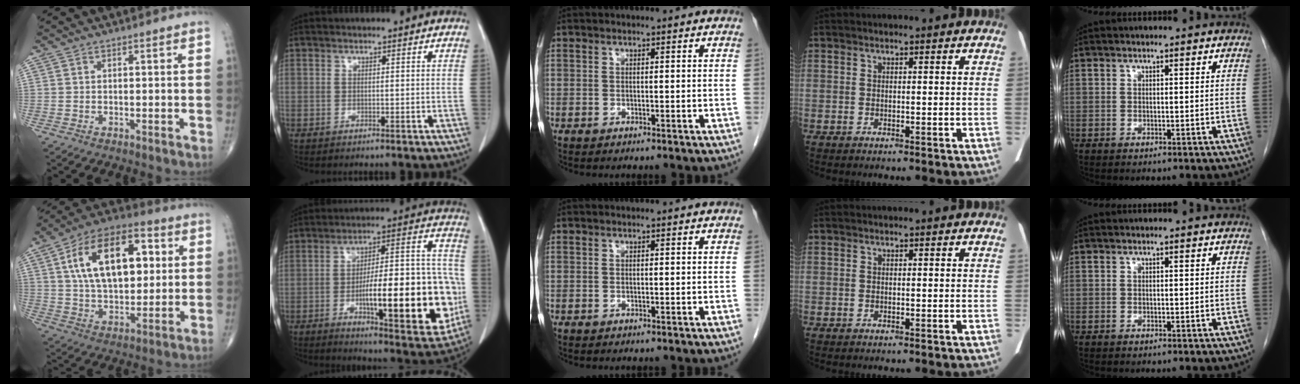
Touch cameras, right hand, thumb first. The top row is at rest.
{"thumb": {"total": 21.4, "force": [5.3, 11.8, 17.0], "torque": [-0.254, 0.005, 0.086]}, "index": {"total": 23.9, "force": [-5.2, 5.8, 22.6], "torque": [-0.271, 0.020, -0.061]}}